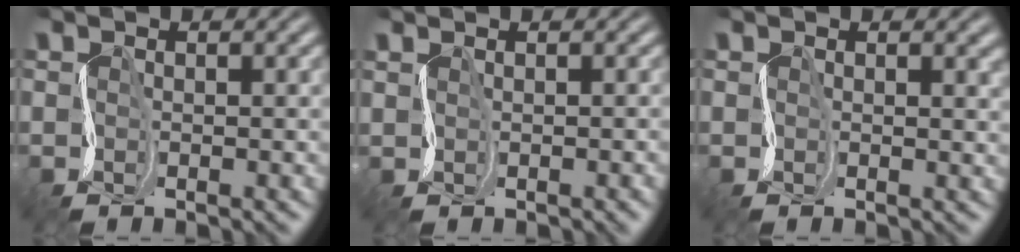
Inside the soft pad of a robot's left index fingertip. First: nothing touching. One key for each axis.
{"total": 0.7, "fx": 0.6, "fy": 0.2, "fz": -0.2, "tx": 0.012, "ty": 0.002, "tz": 0.013}
{"total": 1.7, "fx": 0.7, "fy": 0.9, "fz": 1.3, "tx": -0.004, "ty": 0.004, "tz": 0.007}